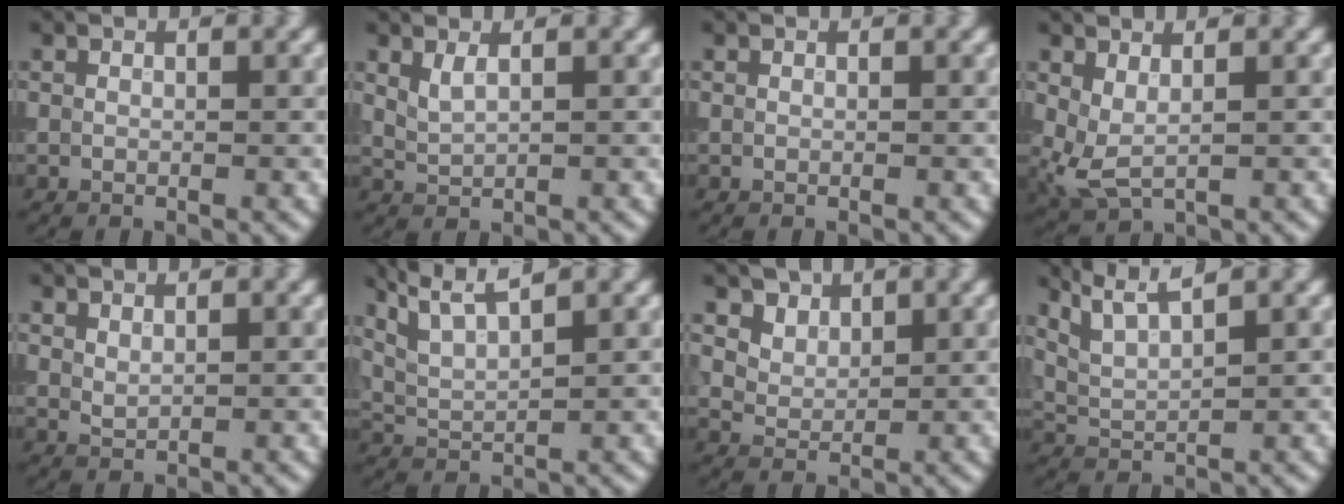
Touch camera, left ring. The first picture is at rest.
{"total": 1.5, "force": [1.0, 0.5, 1.0], "torque": [-0.024, -0.003, 0.024]}
{"total": 0.0}
{"total": 2.6, "force": [0.9, 1.1, 2.2], "torque": [-0.057, -0.006, 0.018]}
{"total": 0.8, "force": [0.6, 0.3, 0.4], "torque": [-0.012, -0.001, 0.017]}
{"total": 5.5, "force": [4.1, 1.2, 3.5], "torque": [-0.070, 0.022, 0.061]}
{"total": 3.4, "force": [2.5, 2.1, 1.2], "torque": [-0.040, -0.016, 0.066]}
{"total": 4.4, "force": [3.5, 0.9, 2.6], "torque": [-0.058, 0.016, 0.064]}